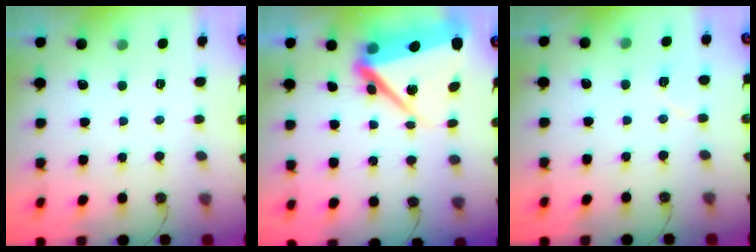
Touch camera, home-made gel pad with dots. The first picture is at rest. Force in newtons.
{"total": 14.1, "press": 11.3, "slide": 8.5}
{"total": 5.4, "press": 5.2, "slide": 1.4}